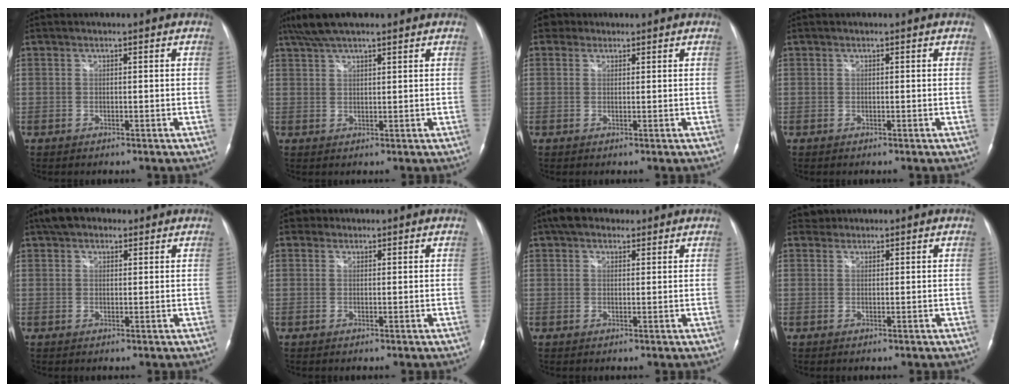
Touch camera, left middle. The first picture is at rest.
{"total": 8.0, "force": [6.2, 1.7, 4.7], "torque": [-0.085, 0.034, 0.108]}
{"total": 2.0, "force": [1.2, 1.6, 0.1], "torque": [0.002, 0.015, 0.016]}
{"total": 0.0}
{"total": 5.1, "force": [3.5, 2.8, 2.4], "torque": [-0.043, 0.027, 0.062]}
{"total": 1.5, "force": [0.9, 1.2, 0.1], "torque": [0.005, 0.011, 0.009]}
{"total": 5.3, "force": [3.9, 2.8, 2.2], "torque": [-0.039, 0.031, 0.068]}
{"total": 1.2, "force": [0.9, 0.5, -0.4], "torque": [0.005, 0.008, 0.014]}